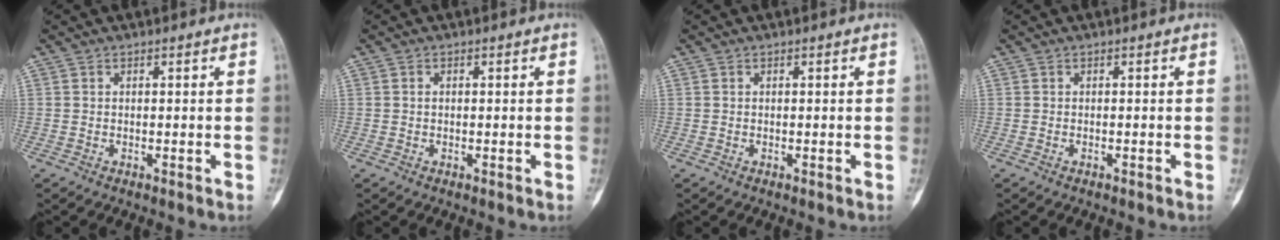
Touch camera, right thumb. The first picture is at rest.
{"total": 0.5, "force": [0.0, 0.4, 0.4], "torque": [-0.008, 0.000, 0.000]}
{"total": 0.0}
{"total": 0.0}